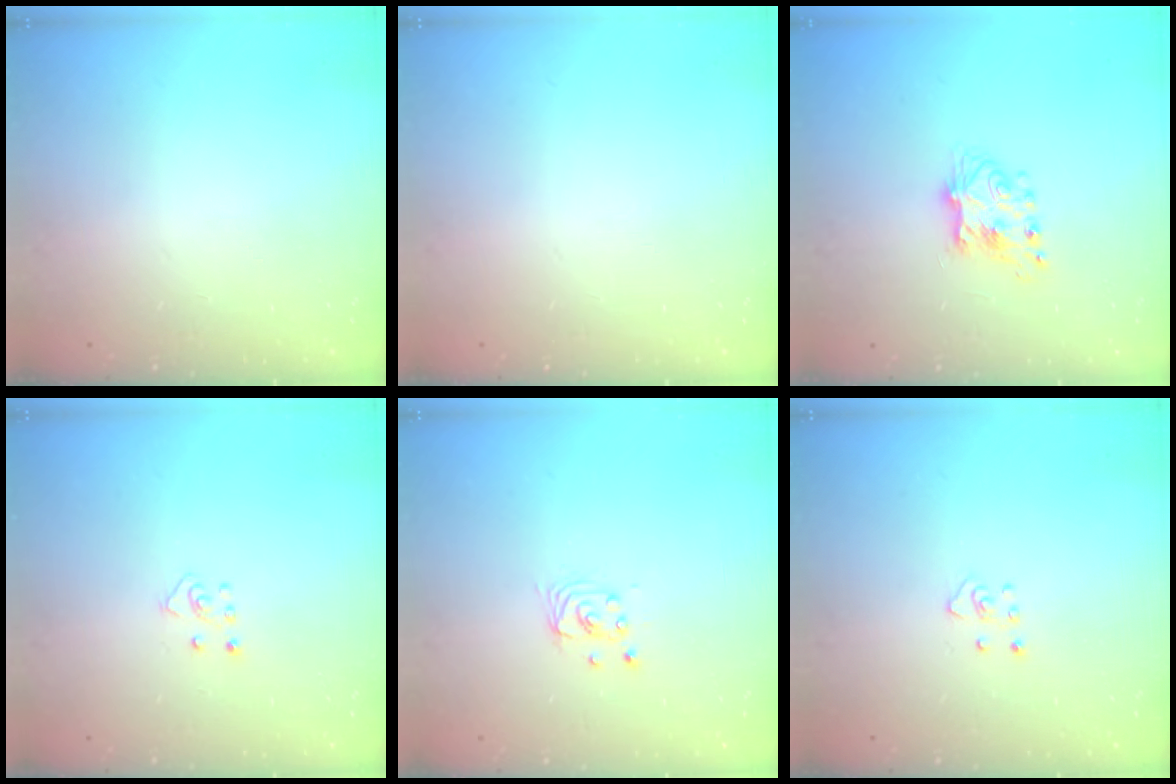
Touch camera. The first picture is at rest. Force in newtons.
{"total": 0.0}
{"total": 7.6, "press": 7.6, "slide": 0.7}
{"total": 4.6, "press": 4.6, "slide": 0.3}
{"total": 2.4, "press": 2.4, "slide": 0.2}
{"total": 3.4, "press": 3.3, "slide": 0.6}